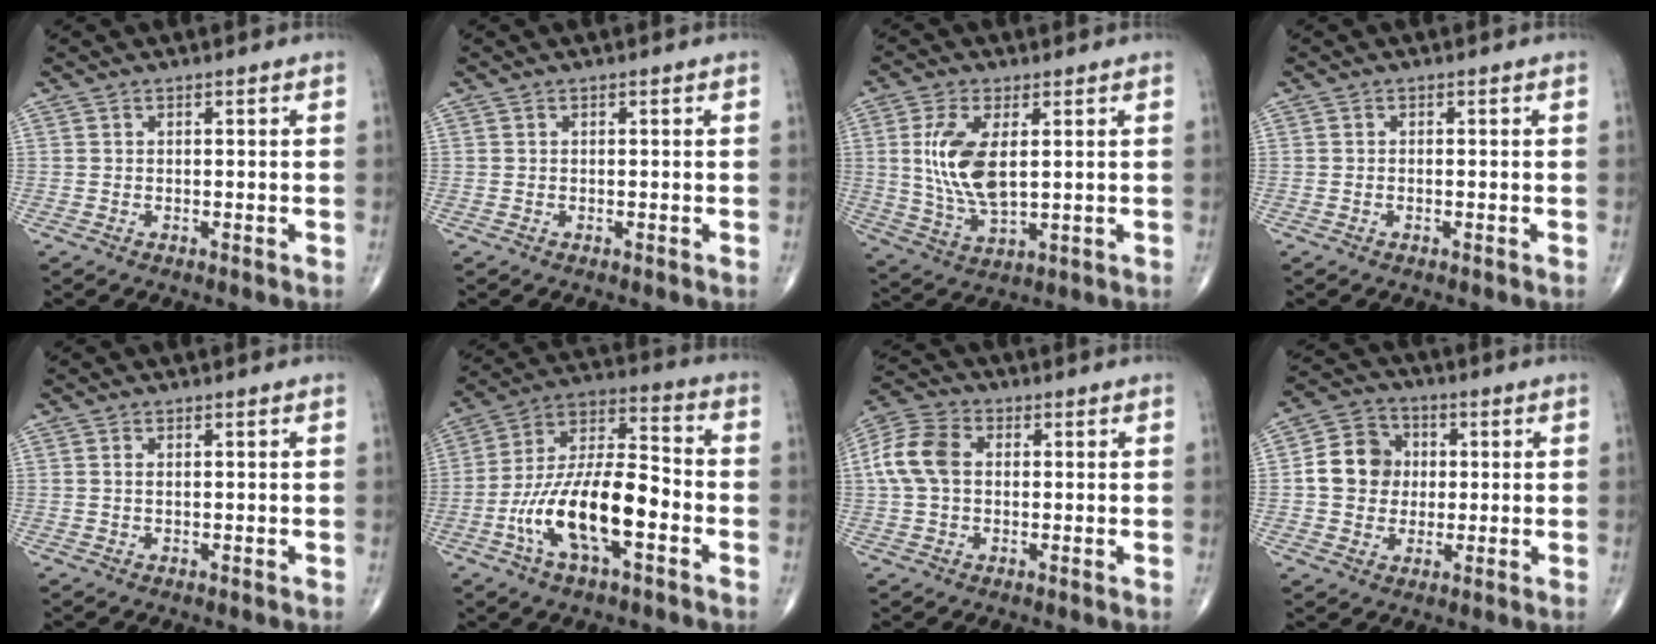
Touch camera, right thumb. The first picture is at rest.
{"total": 0.0}
{"total": 11.5, "force": [2.0, 5.3, 10.0], "torque": [-0.208, -0.014, 0.047]}
{"total": 0.0}
{"total": 0.8, "force": [0.2, 0.3, 0.7], "torque": [-0.017, 0.003, 0.007]}
{"total": 18.2, "force": [-5.9, 7.2, 15.6], "torque": [-0.283, 0.045, -0.109]}
{"total": 9.1, "force": [0.9, 6.4, 6.4], "torque": [-0.135, 0.024, 0.010]}
{"total": 9.8, "force": [0.5, 8.6, 4.7], "torque": [-0.056, 0.014, 0.000]}